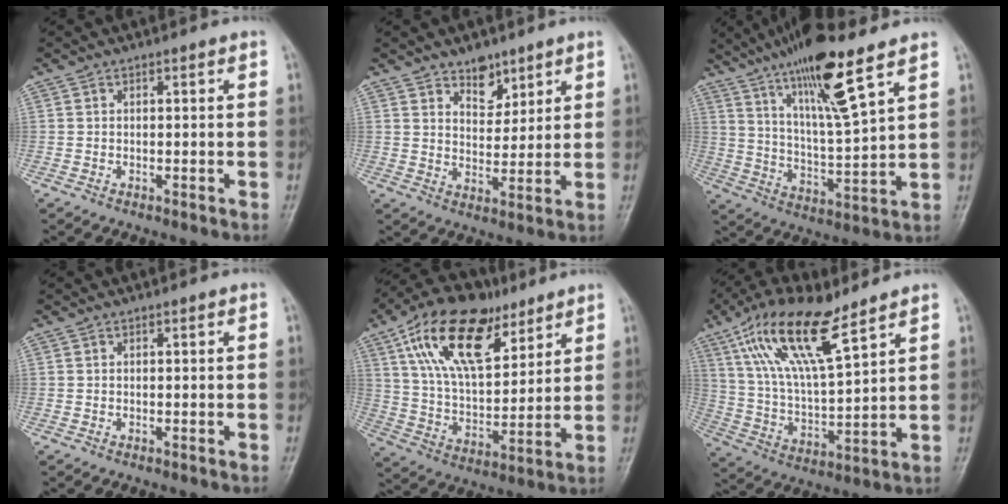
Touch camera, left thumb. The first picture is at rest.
{"total": 5.3, "force": [3.8, 3.2, 2.0], "torque": [0.000, -0.027, 0.063]}
{"total": 16.1, "force": [10.0, 2.3, 12.4], "torque": [-0.214, -0.050, 0.182]}
{"total": 0.0}
{"total": 20.5, "force": [11.0, 10.5, 13.9], "torque": [-0.214, -0.031, 0.199]}
{"total": 17.2, "force": [10.2, 5.1, 12.8], "torque": [-0.239, -0.031, 0.202]}